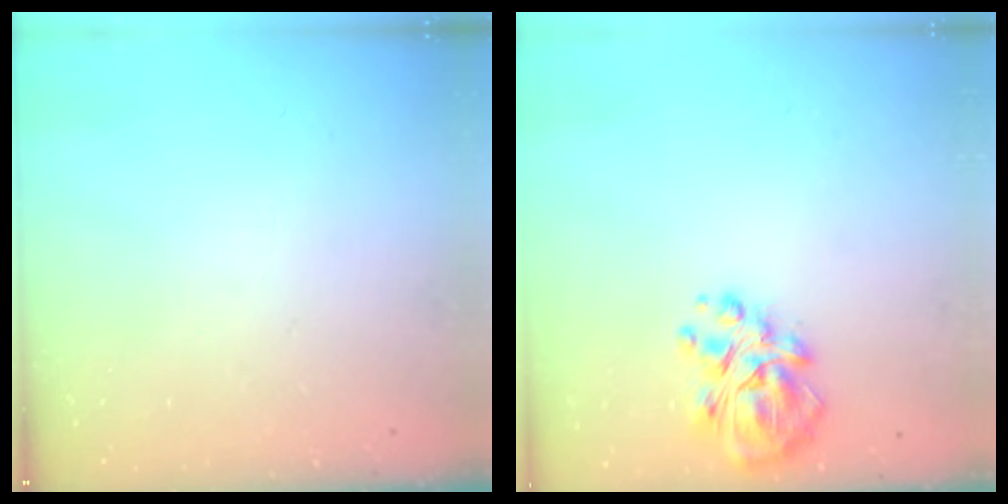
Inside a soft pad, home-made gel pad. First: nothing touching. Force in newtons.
{"total": 11.3, "press": 10.8, "slide": 3.5}